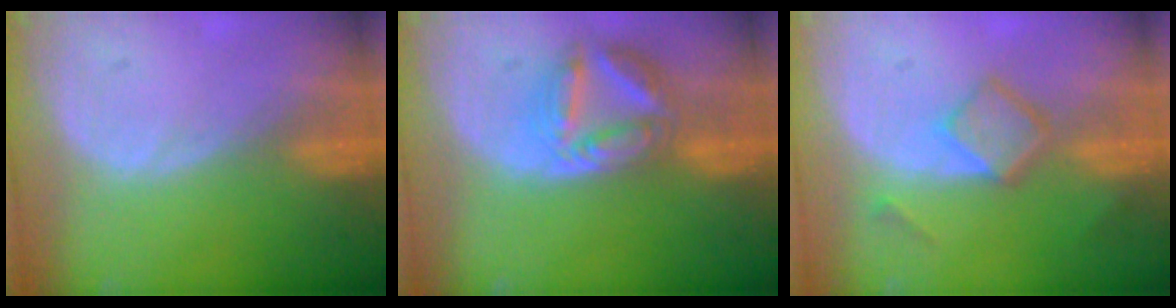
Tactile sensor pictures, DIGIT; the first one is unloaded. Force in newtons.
{"total": 8.0, "press": 7.0, "slide": 3.8}
{"total": 5.2, "press": 4.6, "slide": 2.4}